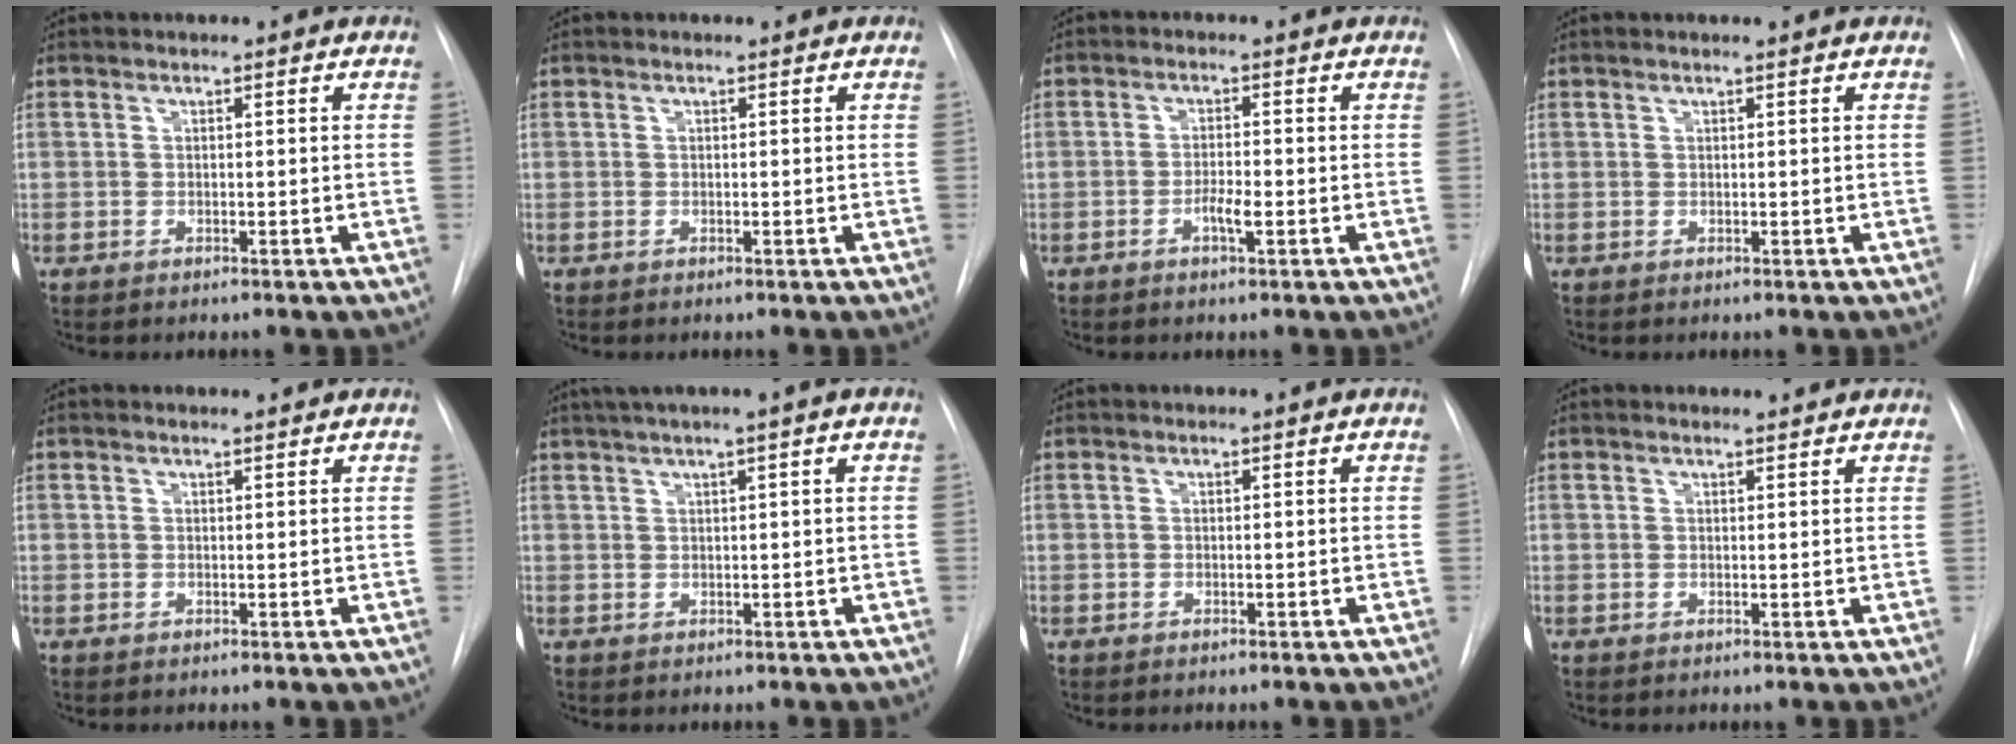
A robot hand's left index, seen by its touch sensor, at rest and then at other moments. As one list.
[{"total": 0.0}, {"total": 2.4, "force": [-0.9, 0.4, 2.2], "torque": [-0.039, 0.001, -0.017]}, {"total": 0.7, "force": [0.6, -0.2, 0.3], "torque": [-0.014, 0.003, 0.018]}, {"total": 0.8, "force": [0.8, -0.1, 0.0], "torque": [-0.009, 0.002, 0.013]}, {"total": 4.7, "force": [2.7, -0.5, 3.8], "torque": [-0.072, 0.019, 0.049]}, {"total": 0.0}, {"total": 1.6, "force": [1.6, 0.2, 0.0], "torque": [-0.011, 0.002, 0.021]}]